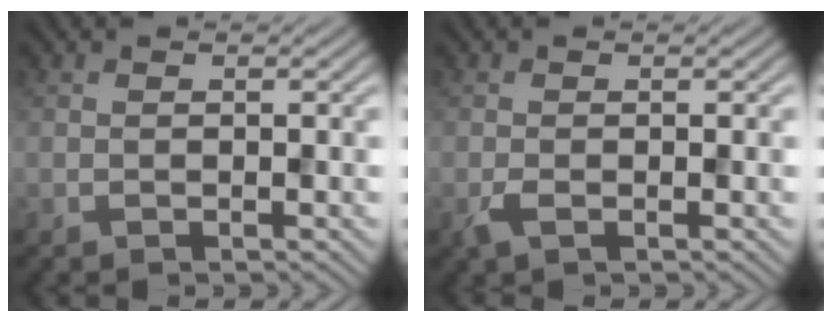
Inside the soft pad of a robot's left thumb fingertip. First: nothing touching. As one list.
[{"total": 1.4, "force": [-0.6, 0.5, 1.1], "torque": [-0.029, -0.004, -0.014]}]